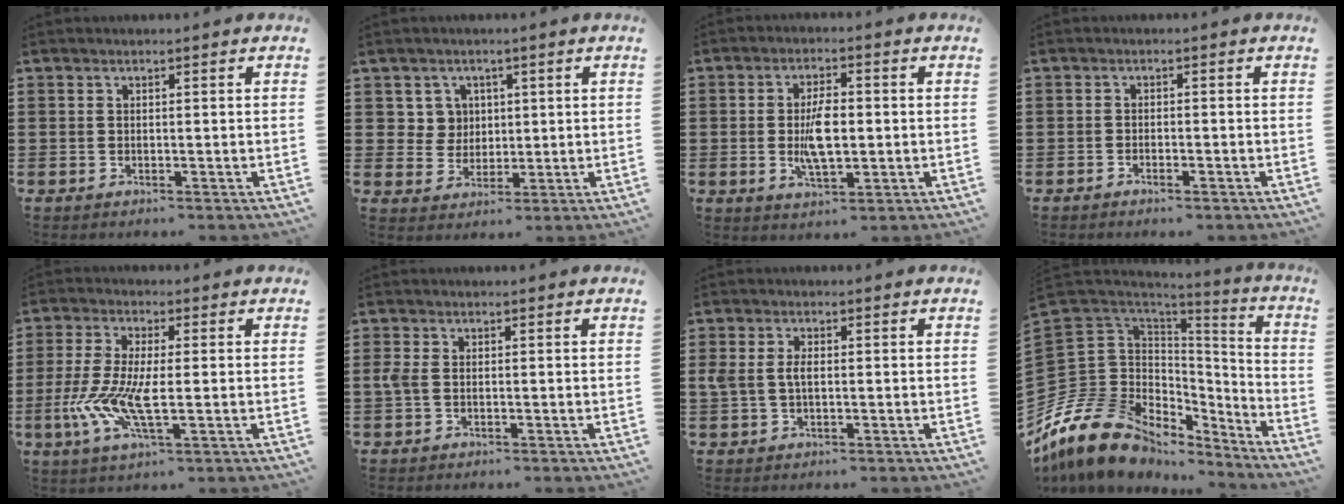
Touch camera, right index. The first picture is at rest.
{"total": 4.4, "force": [1.5, 4.1, 0.8], "torque": [-0.029, 0.009, 0.025]}
{"total": 6.6, "force": [-0.3, 2.8, 6.0], "torque": [-0.122, 0.000, -0.009]}
{"total": 0.9, "force": [-0.8, 0.0, 0.4], "torque": [-0.011, -0.005, -0.014]}
{"total": 8.3, "force": [-1.9, 2.6, 7.7], "torque": [-0.176, -0.015, -0.038]}
{"total": 1.9, "force": [-0.3, 0.9, 1.6], "torque": [-0.047, -0.004, -0.011]}
{"total": 2.9, "force": [0.1, 1.6, 2.5], "torque": [-0.072, -0.002, -0.007]}
{"total": 15.1, "force": [-8.7, 10.0, 7.1], "torque": [-0.184, -0.005, -0.152]}